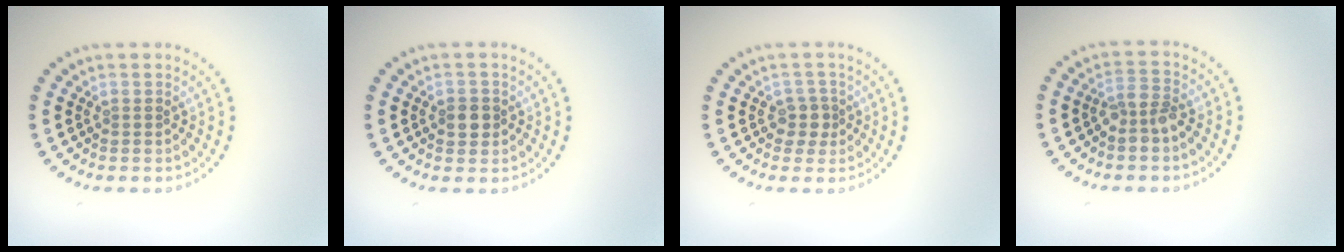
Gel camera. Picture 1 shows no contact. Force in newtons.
{"total": 1.8, "press": 1.8, "slide": 0.4}
{"total": 1.8, "press": 1.5, "slide": 1.0}
{"total": 2.3, "press": 2.0, "slide": 1.0}